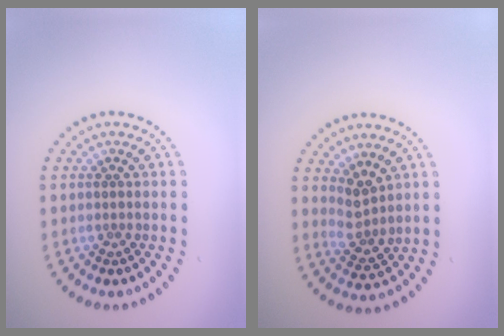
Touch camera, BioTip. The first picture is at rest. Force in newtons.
{"total": 2.6, "press": 2.0, "slide": 1.8}